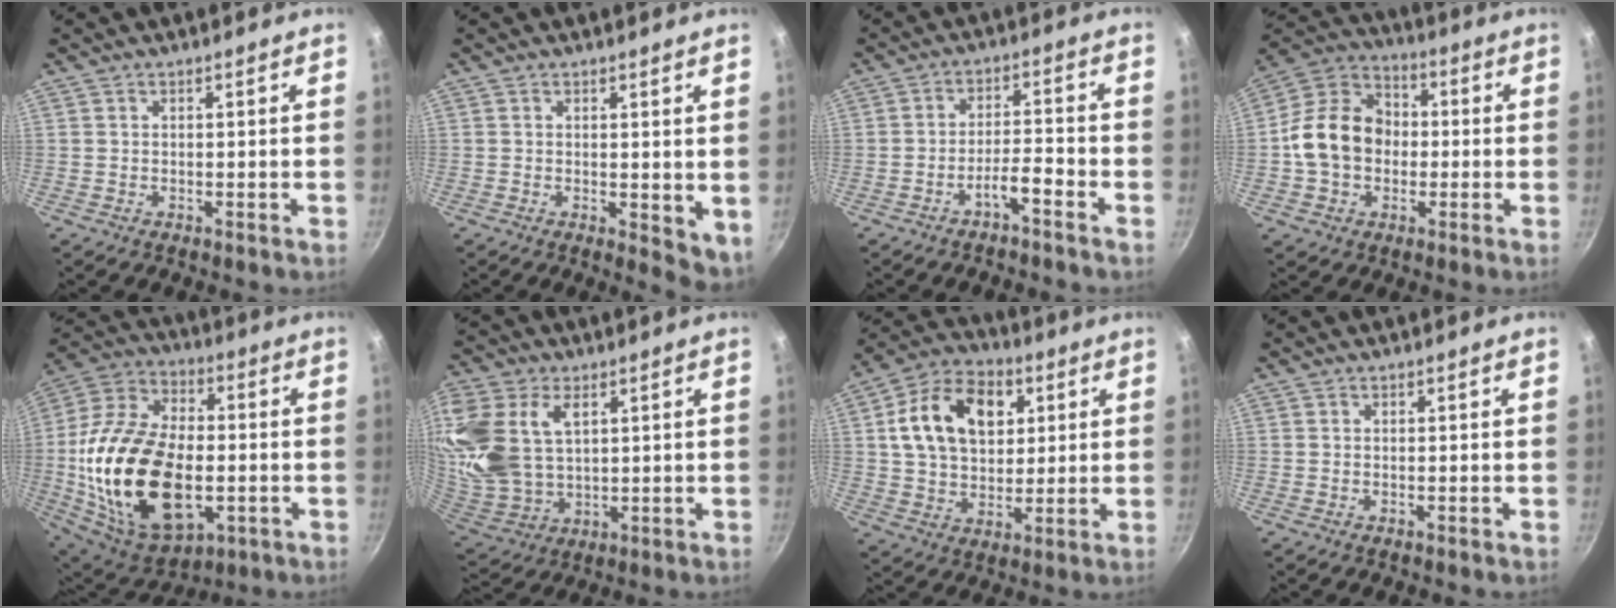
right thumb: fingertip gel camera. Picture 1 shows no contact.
{"total": 5.0, "force": [0.6, 2.6, 4.2], "torque": [-0.048, -0.008, 0.010]}
{"total": 4.4, "force": [-3.2, 0.8, 3.0], "torque": [-0.053, 0.036, -0.054]}
{"total": 14.6, "force": [-1.1, 11.6, 8.8], "torque": [-0.117, 0.035, -0.038]}
{"total": 28.9, "force": [-3.7, 17.1, 23.0], "torque": [-0.428, 0.019, -0.055]}
{"total": 20.2, "force": [6.4, 13.3, 13.8], "torque": [-0.299, -0.014, 0.135]}
{"total": 17.0, "force": [4.7, 12.0, 11.1], "torque": [-0.161, 0.007, 0.071]}
{"total": 0.0}